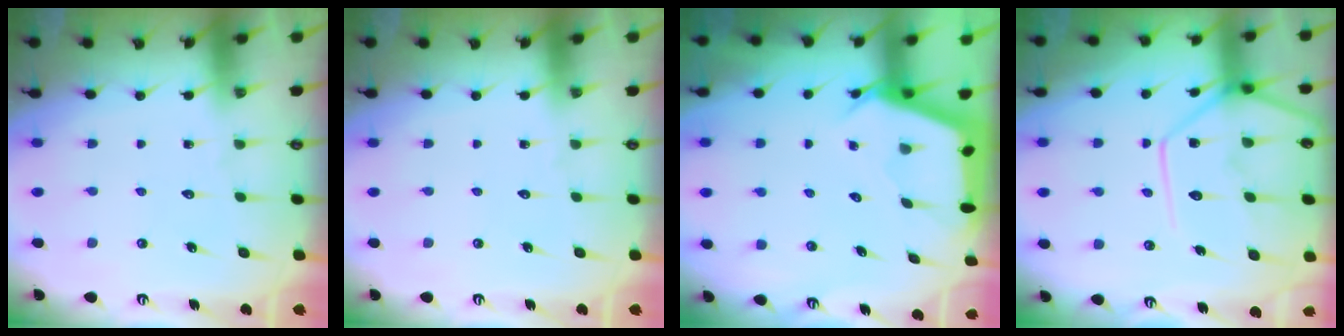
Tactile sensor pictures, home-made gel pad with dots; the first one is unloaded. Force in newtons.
{"total": 0.0}
{"total": 2.8, "press": 2.8, "slide": 0.2}
{"total": 16.2, "press": 16.1, "slide": 1.8}